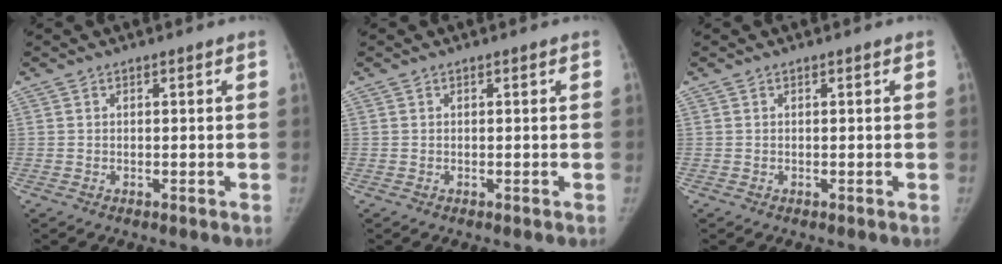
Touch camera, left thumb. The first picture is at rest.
{"total": 0.0}
{"total": 0.0}